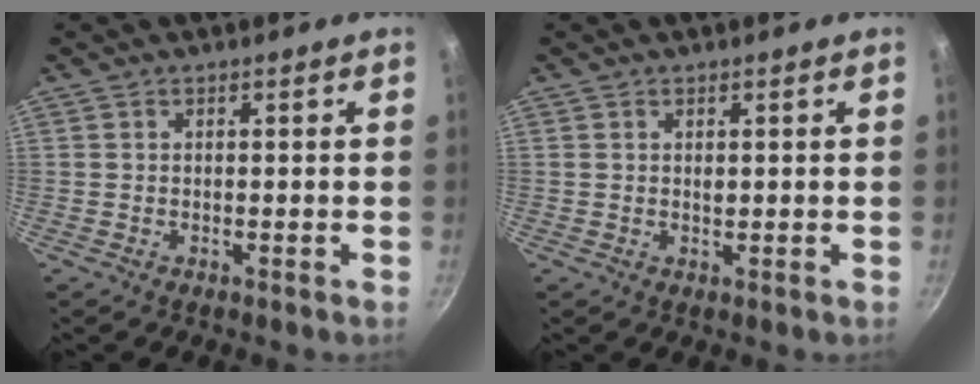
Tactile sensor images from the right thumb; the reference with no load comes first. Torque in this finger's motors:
{"motor_torque": [0.52, 0.49, 0.51, 0.05, 0.00]}